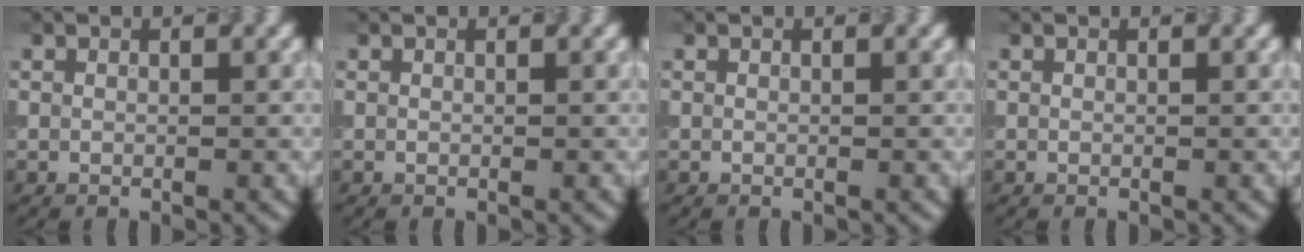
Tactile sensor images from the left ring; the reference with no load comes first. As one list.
[{"total": 0.0}, {"total": 0.0}, {"total": 0.0}]